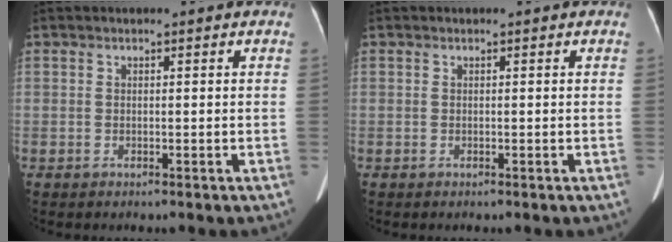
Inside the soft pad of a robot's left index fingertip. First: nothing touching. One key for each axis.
{"total": 0.0}